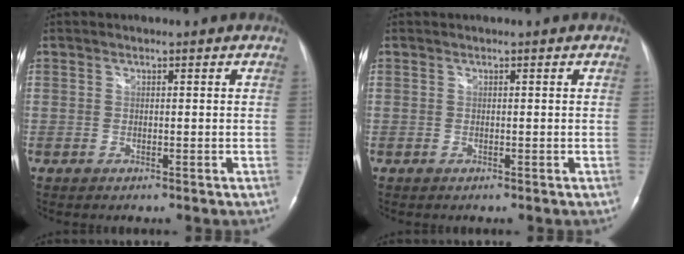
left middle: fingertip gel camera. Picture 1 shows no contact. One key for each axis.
{"total": 0.0}